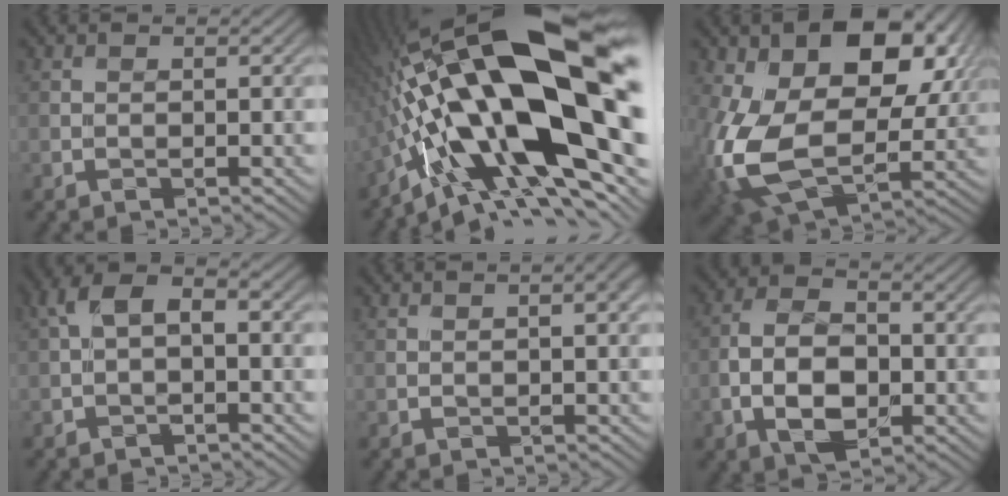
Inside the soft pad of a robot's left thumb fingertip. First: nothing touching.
{"total": 21.3, "force": [-0.9, 7.4, 19.9], "torque": [-0.351, 0.020, -0.022]}
{"total": 18.1, "force": [3.6, 12.3, 12.8], "torque": [-0.280, -0.035, 0.072]}
{"total": 4.1, "force": [0.0, 2.3, 3.5], "torque": [-0.064, 0.014, -0.007]}
{"total": 2.3, "force": [0.4, 0.7, 2.2], "torque": [-0.031, 0.005, 0.009]}
{"total": 6.4, "force": [-1.9, 3.9, 4.7], "torque": [-0.106, -0.002, -0.038]}